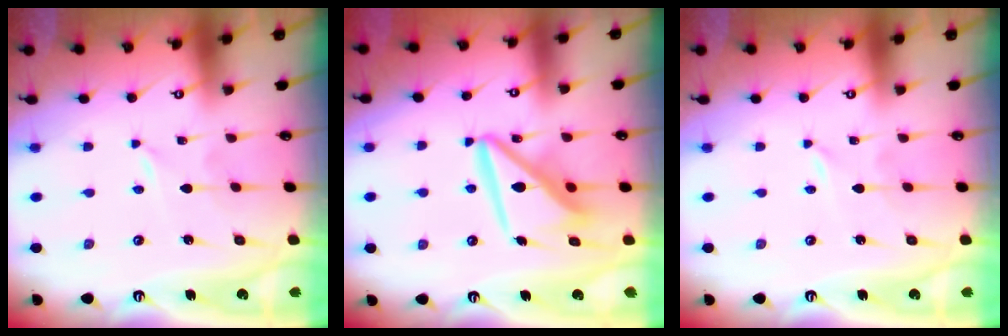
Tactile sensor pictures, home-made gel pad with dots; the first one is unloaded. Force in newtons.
{"total": 12.5, "press": 12.4, "slide": 1.3}
{"total": 0.0}